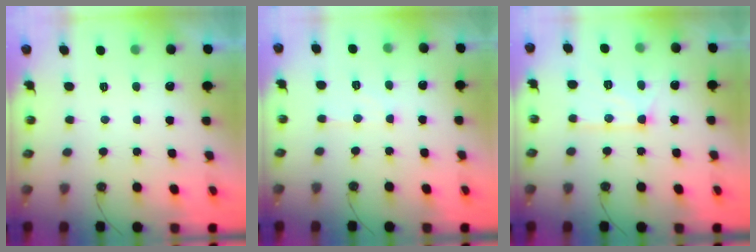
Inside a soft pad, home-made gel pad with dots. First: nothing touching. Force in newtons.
{"total": 6.1, "press": 6.1, "slide": 0.4}
{"total": 11.4, "press": 11.3, "slide": 0.5}